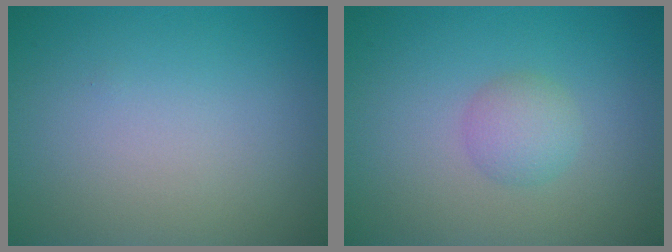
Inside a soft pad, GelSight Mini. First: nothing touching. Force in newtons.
{"total": 2.0, "press": 2.0, "slide": 0.1}